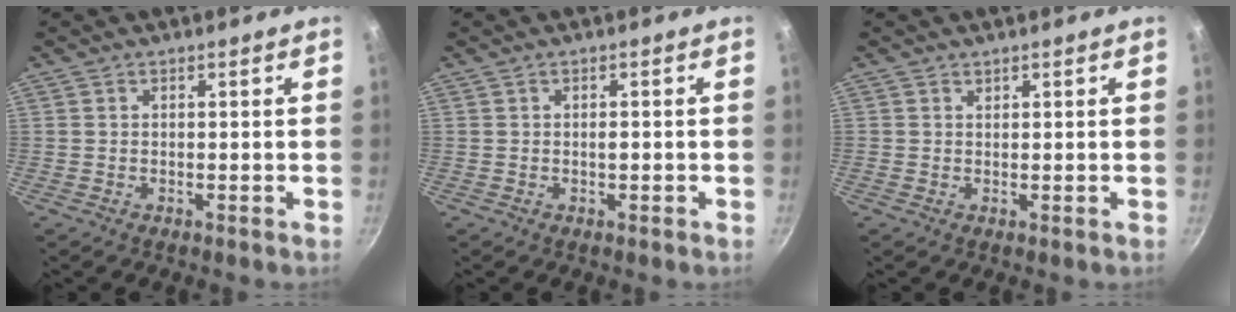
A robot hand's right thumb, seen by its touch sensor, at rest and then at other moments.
{"total": 1.1, "force": [-0.1, 0.5, 0.9], "torque": [-0.012, 0.004, -0.002]}
{"total": 0.6, "force": [0.4, 0.4, 0.1], "torque": [0.003, -0.007, 0.006]}